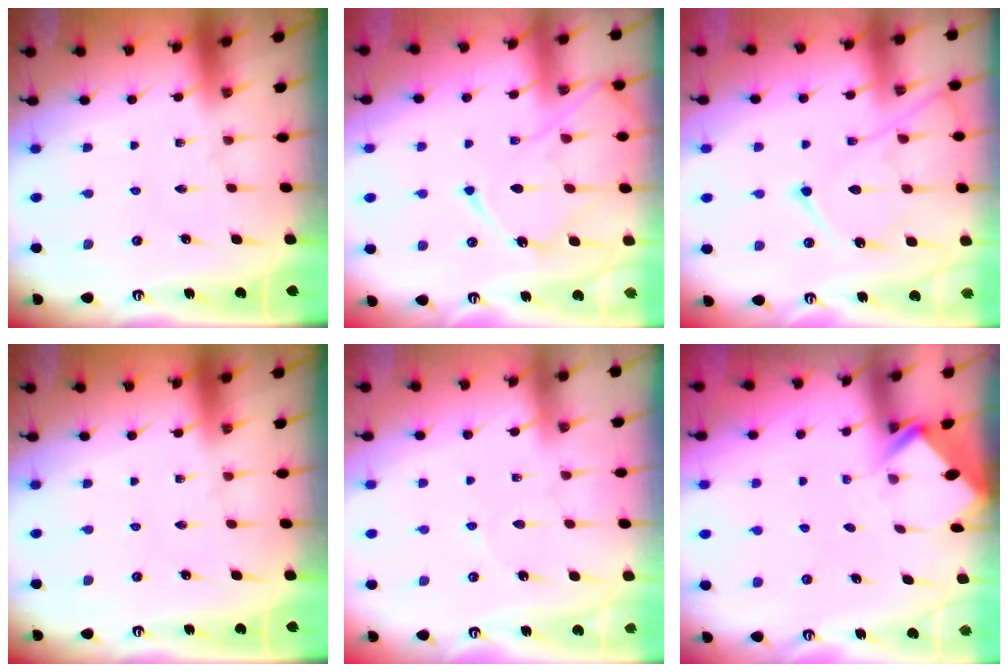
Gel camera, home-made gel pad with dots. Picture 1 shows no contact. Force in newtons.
{"total": 13.8, "press": 13.7, "slide": 1.1}
{"total": 13.6, "press": 13.5, "slide": 1.5}
{"total": 0.0}
{"total": 3.3, "press": 3.3, "slide": 0.5}
{"total": 2.8, "press": 2.8, "slide": 0.2}